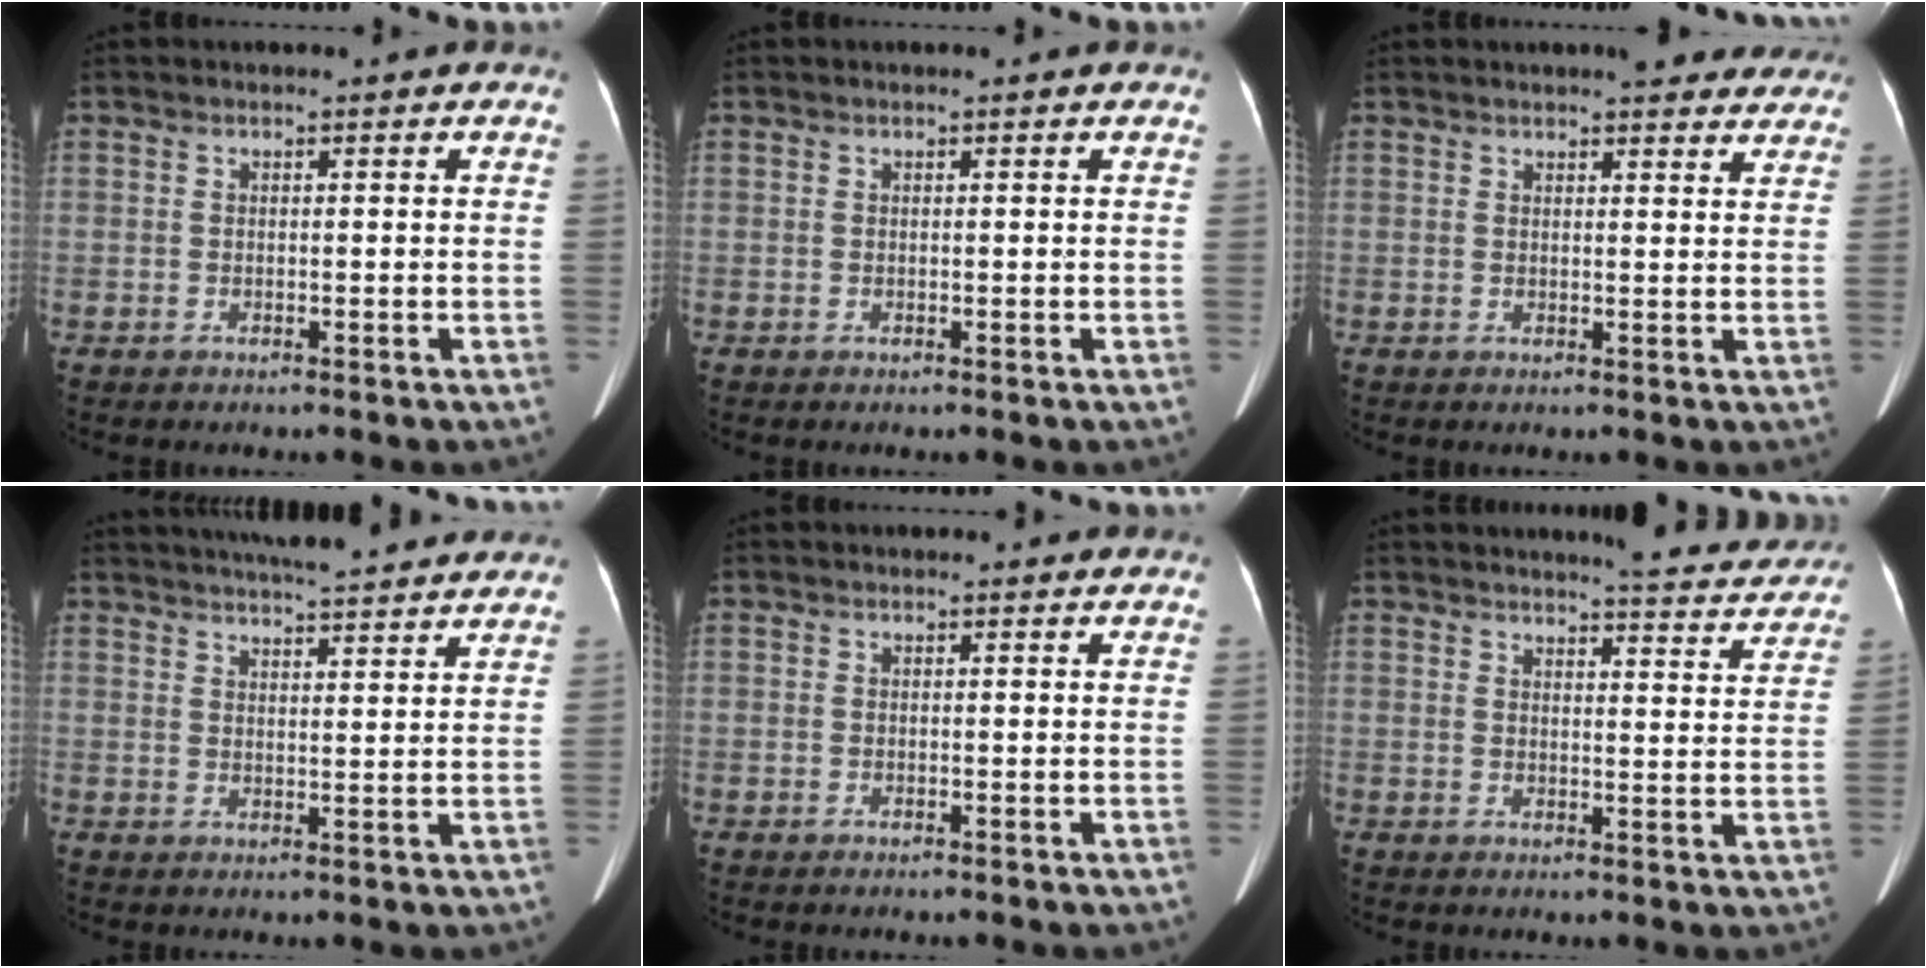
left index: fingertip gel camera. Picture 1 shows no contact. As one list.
[{"total": 0.0}, {"total": 8.7, "force": [7.7, 2.2, 3.4], "torque": [-0.024, 0.001, 0.077]}, {"total": 15.8, "force": [14.3, 1.9, 6.6], "torque": [-0.102, 0.027, 0.190]}, {"total": 0.8, "force": [0.7, 0.2, 0.1], "torque": [-0.007, -0.002, 0.006]}, {"total": 9.8, "force": [9.4, 1.1, 2.2], "torque": [-0.018, -0.021, 0.097]}]